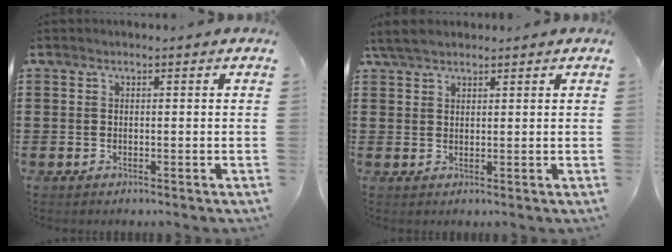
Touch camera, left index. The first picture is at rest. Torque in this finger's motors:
{"motor_torque": [1.02, -1.09, 0.09, 0.10]}